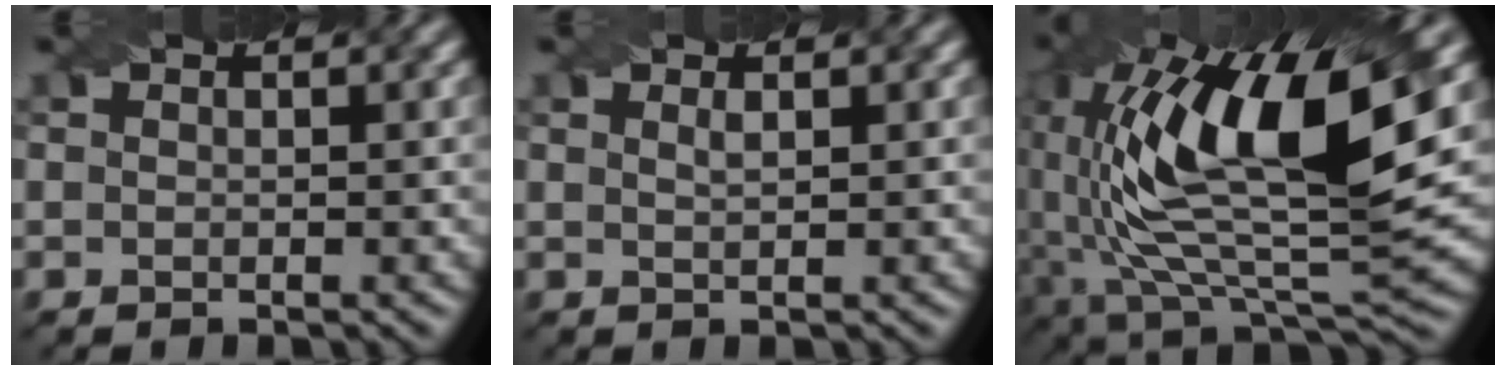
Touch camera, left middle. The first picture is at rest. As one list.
[{"total": 0.7, "force": [0.4, 0.2, 0.6], "torque": [-0.011, 0.001, 0.007]}, {"total": 15.6, "force": [3.5, 6.3, 13.8], "torque": [-0.262, -0.004, 0.051]}]